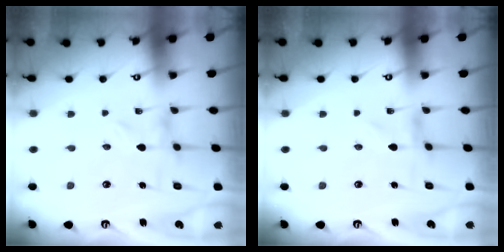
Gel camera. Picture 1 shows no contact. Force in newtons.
{"total": 0.0}